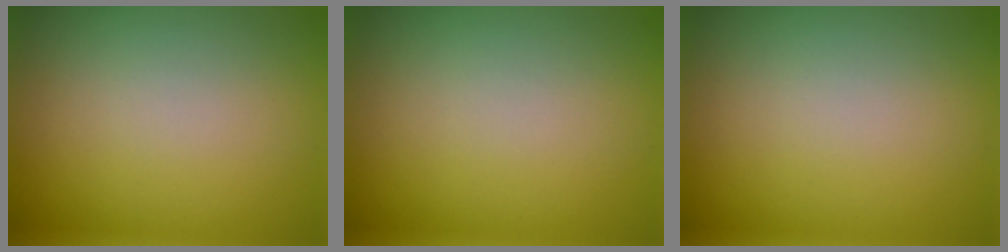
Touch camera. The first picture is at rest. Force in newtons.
{"total": 0.0}
{"total": 0.0}